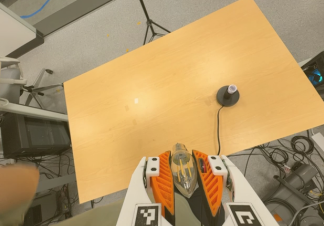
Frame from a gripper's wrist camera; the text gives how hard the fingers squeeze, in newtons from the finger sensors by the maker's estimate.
{"total": 22.6, "left": 24.7, "right": 20.6}